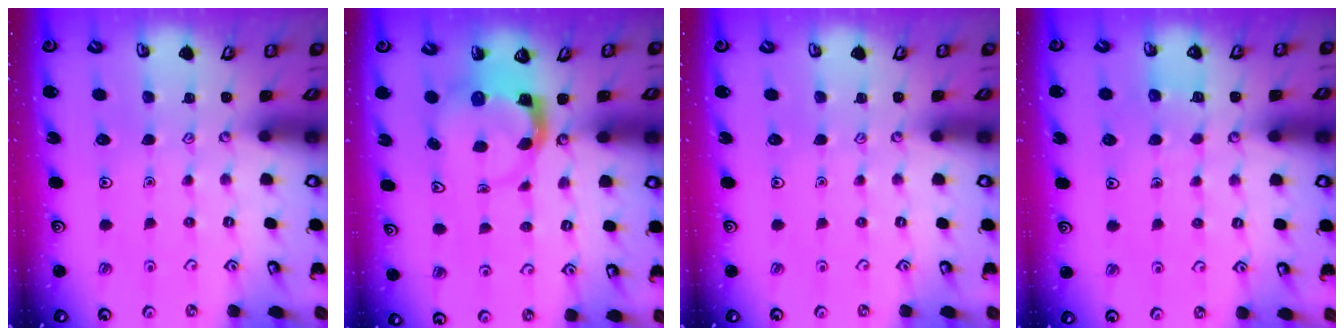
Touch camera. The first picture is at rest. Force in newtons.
{"total": 4.0, "press": 3.9, "slide": 0.6}
{"total": 0.0}
{"total": 3.8, "press": 3.8, "slide": 0.4}